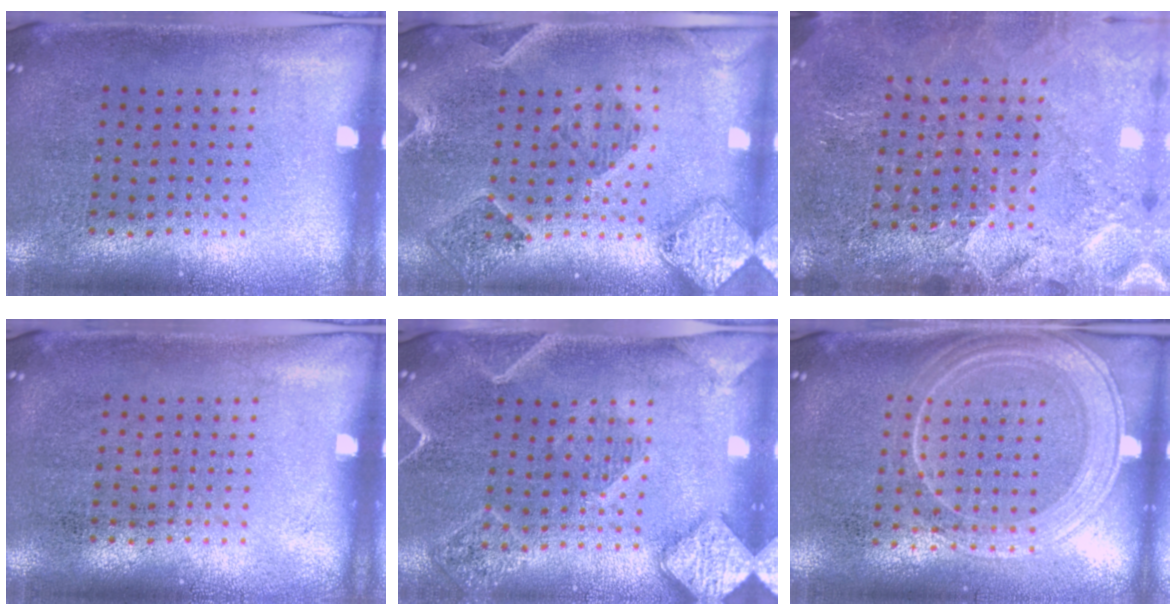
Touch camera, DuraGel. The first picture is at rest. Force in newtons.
{"total": 1.5, "press": 1.4, "slide": 0.4}
{"total": 3.3, "press": 3.0, "slide": 1.3}
{"total": 0.0}
{"total": 2.4, "press": 2.2, "slide": 0.9}
{"total": 2.0, "press": 1.9, "slide": 0.7}